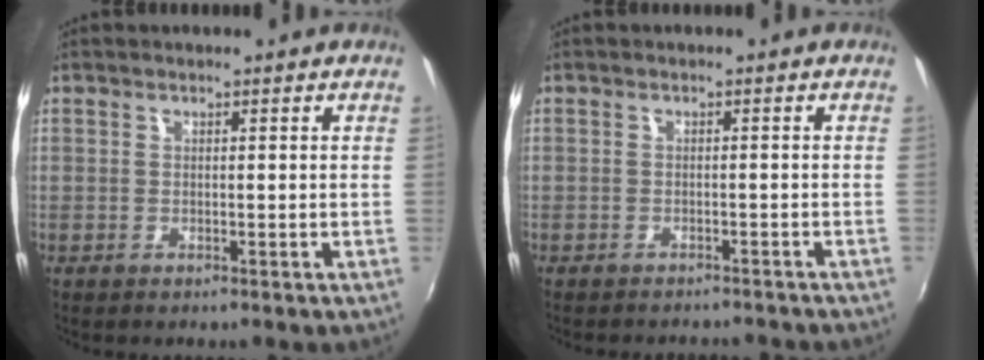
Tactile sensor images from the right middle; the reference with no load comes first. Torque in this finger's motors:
{"motor_torque": [0.99, -1.15, 0.09, 0.05]}